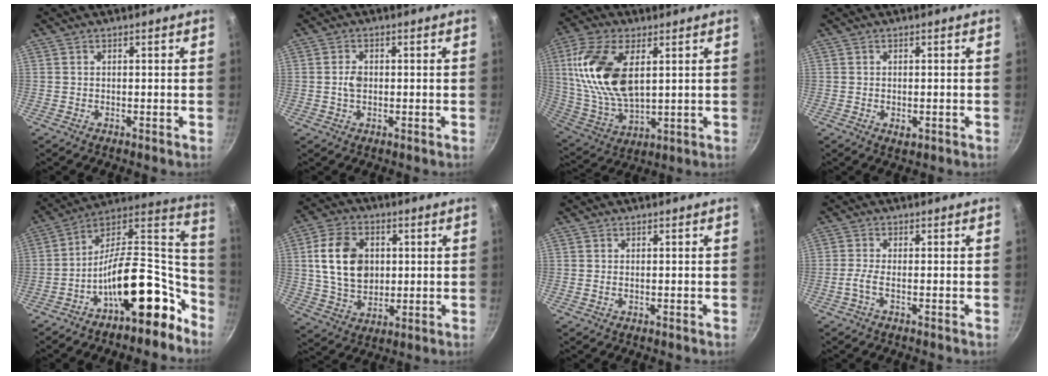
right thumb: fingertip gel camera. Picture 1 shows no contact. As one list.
[{"total": 2.6, "force": [-0.1, 1.8, 2.0], "torque": [-0.031, 0.005, -0.003]}, {"total": 18.1, "force": [4.7, 9.6, 14.6], "torque": [-0.281, -0.012, 0.098]}, {"total": 1.9, "force": [-0.4, 1.3, 1.4], "torque": [-0.022, -0.004, -0.004]}, {"total": 21.4, "force": [-11.3, 10.1, 15.1], "torque": [-0.164, 0.112, -0.188]}, {"total": 13.4, "force": [2.1, 9.8, 9.0], "torque": [-0.141, 0.000, 0.040]}, {"total": 0.0}, {"total": 2.2, "force": [-0.9, 0.2, 2.0], "torque": [-0.054, 0.007, -0.024]}]